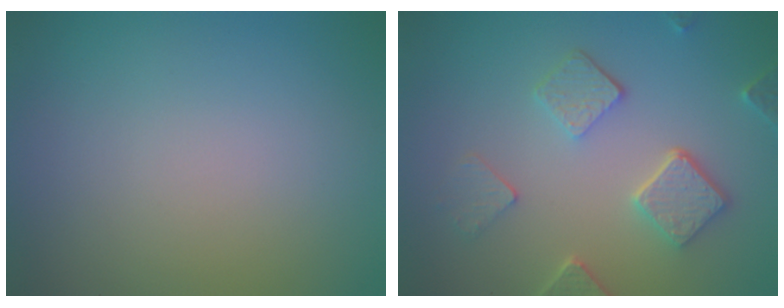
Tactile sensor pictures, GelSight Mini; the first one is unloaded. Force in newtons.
{"total": 4.8, "press": 3.7, "slide": 3.0}